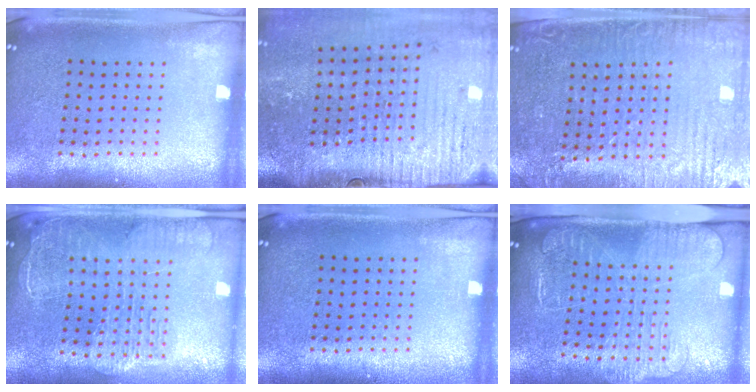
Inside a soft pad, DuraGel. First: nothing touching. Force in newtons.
{"total": 4.5, "press": 3.8, "slide": 2.5}
{"total": 3.8, "press": 3.4, "slide": 1.9}
{"total": 2.4, "press": 2.1, "slide": 1.2}
{"total": 0.0}
{"total": 2.5, "press": 1.9, "slide": 1.5}